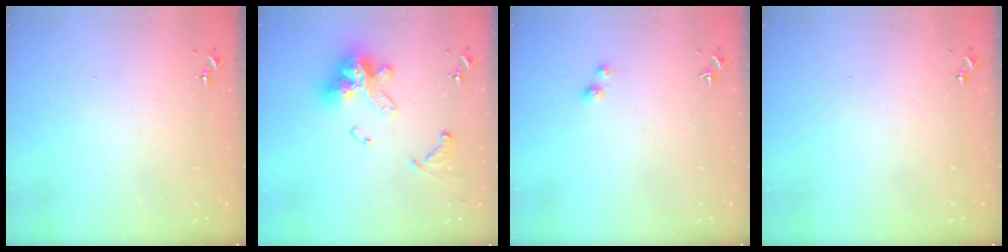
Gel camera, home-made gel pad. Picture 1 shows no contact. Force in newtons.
{"total": 16.0, "press": 15.9, "slide": 1.7}
{"total": 3.4, "press": 3.4, "slide": 0.5}
{"total": 0.0}